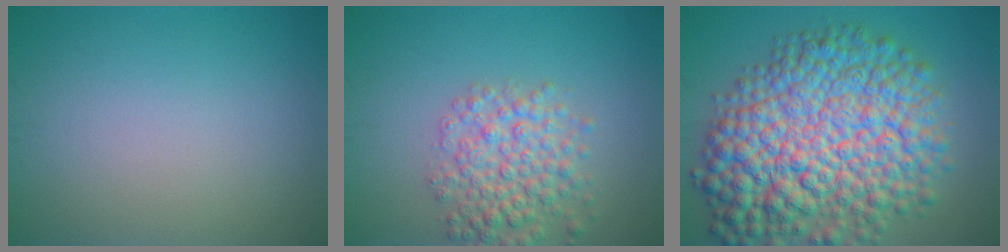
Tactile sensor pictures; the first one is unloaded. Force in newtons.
{"total": 4.8, "press": 4.8, "slide": 0.2}
{"total": 14.0, "press": 14.0, "slide": 0.3}